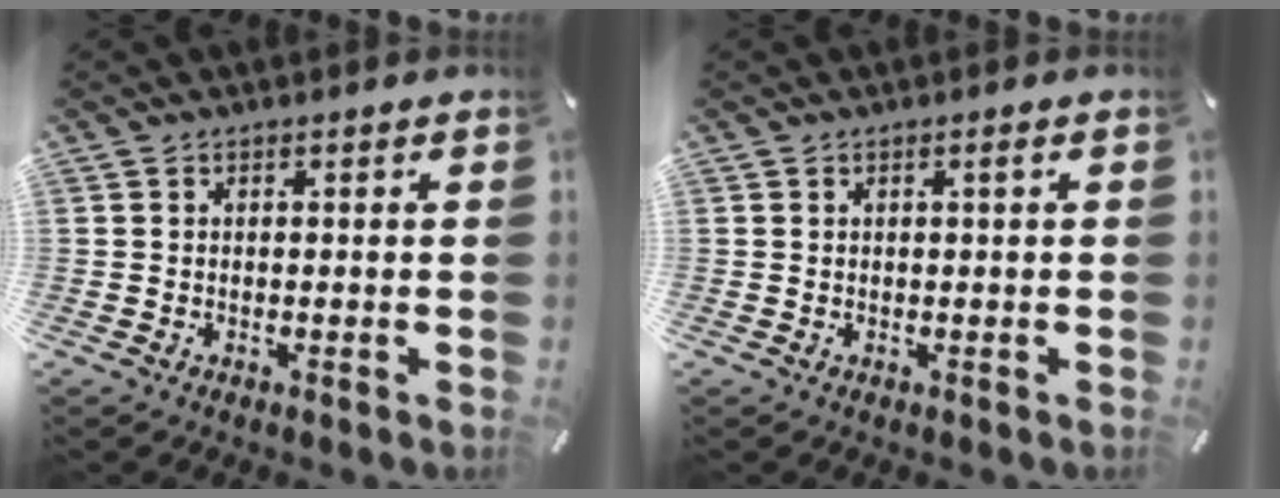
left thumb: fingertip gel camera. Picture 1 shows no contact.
{"total": 1.3, "force": [0.4, 0.0, 1.2], "torque": [-0.024, 0.000, 0.005]}